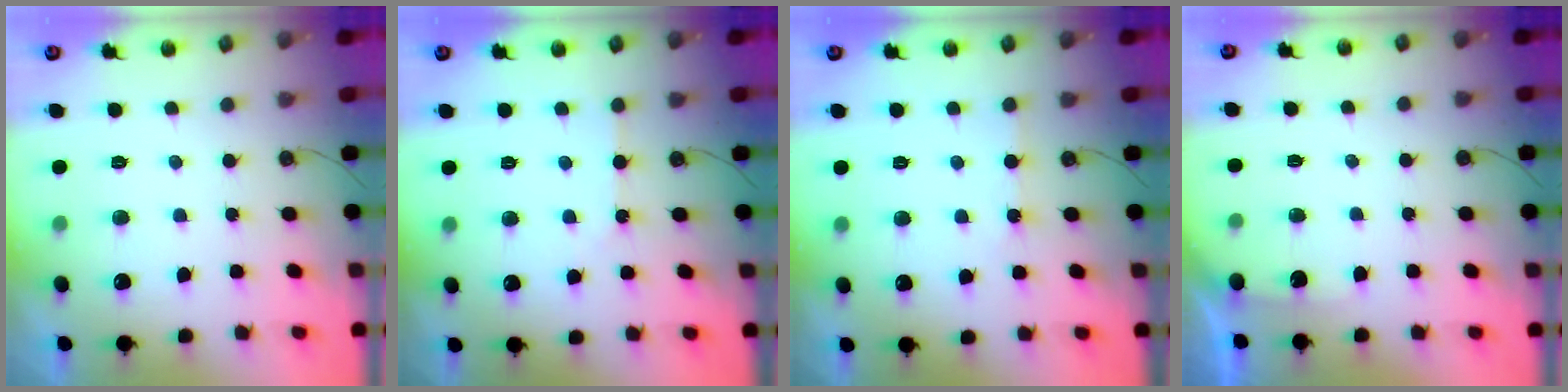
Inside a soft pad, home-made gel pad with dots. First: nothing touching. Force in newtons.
{"total": 3.7, "press": 3.7, "slide": 0.6}
{"total": 3.9, "press": 3.9, "slide": 0.7}
{"total": 2.1, "press": 2.1, "slide": 0.2}